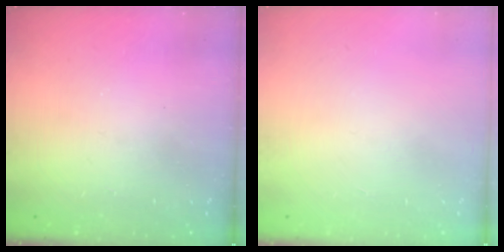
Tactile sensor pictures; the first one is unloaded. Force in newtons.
{"total": 0.0}